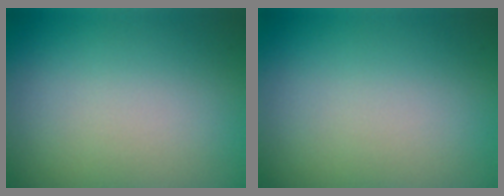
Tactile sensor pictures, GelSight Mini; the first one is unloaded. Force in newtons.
{"total": 0.0}